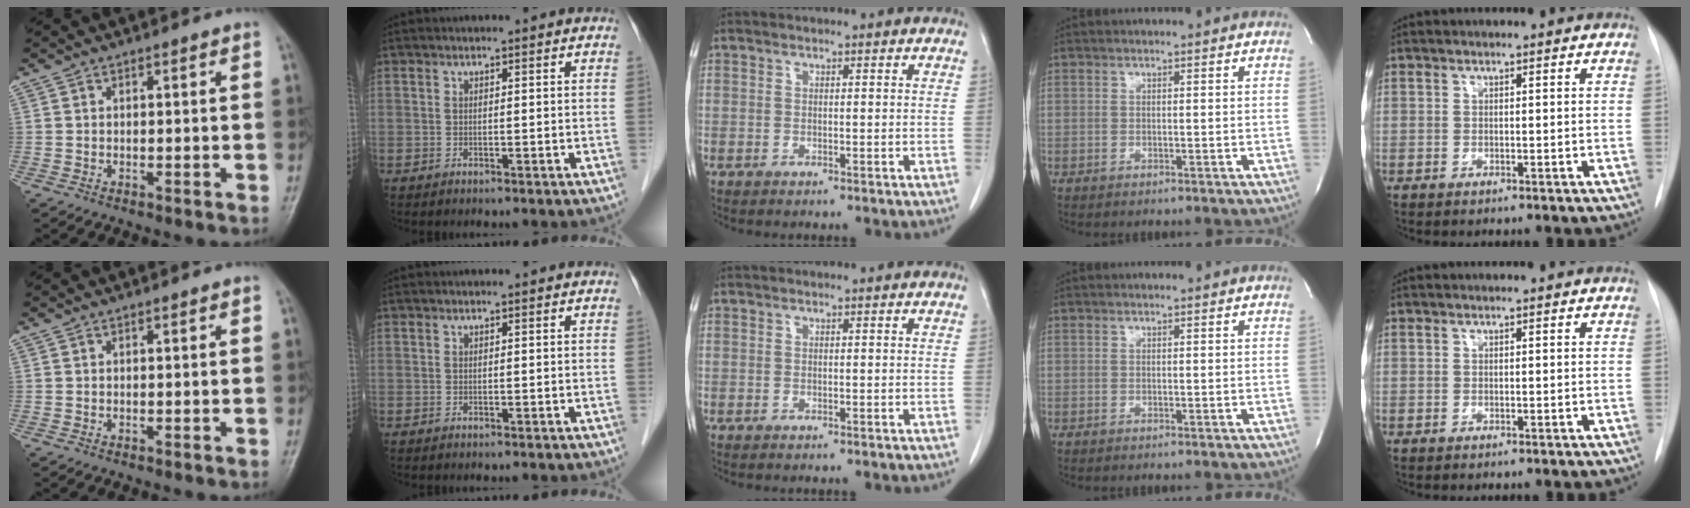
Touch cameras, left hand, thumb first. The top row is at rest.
{}